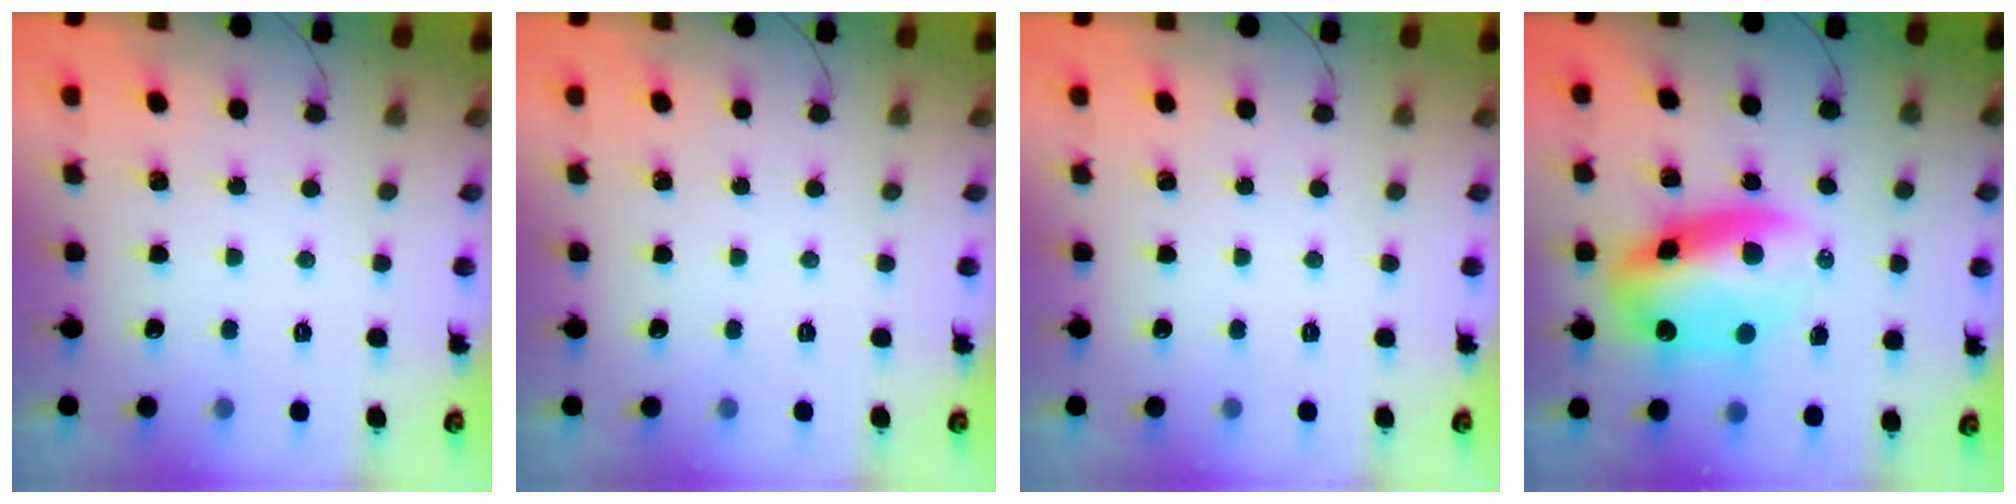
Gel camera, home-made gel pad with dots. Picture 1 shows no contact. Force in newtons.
{"total": 0.0}
{"total": 0.0}
{"total": 14.0, "press": 13.6, "slide": 3.3}